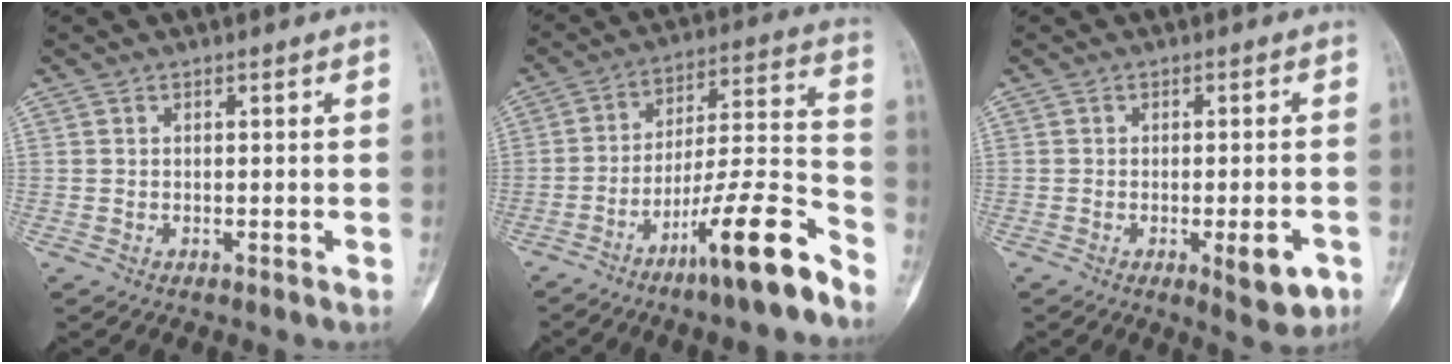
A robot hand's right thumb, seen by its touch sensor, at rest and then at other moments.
{"total": 16.5, "force": [-10.9, 1.9, 12.3], "torque": [-0.201, 0.084, -0.180]}
{"total": 6.5, "force": [-2.5, 2.1, 5.6], "torque": [-0.060, 0.003, -0.025]}